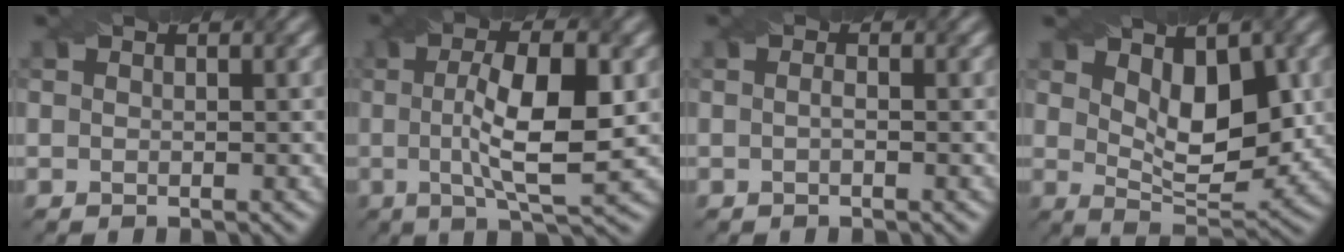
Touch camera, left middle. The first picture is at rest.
{"total": 8.3, "force": [0.2, 2.1, 8.0], "torque": [-0.129, 0.005, 0.003]}
{"total": 0.6, "force": [-0.2, 0.1, 0.5], "torque": [-0.014, 0.000, -0.005]}
{"total": 6.7, "force": [2.0, 3.2, 5.5], "torque": [-0.086, -0.009, 0.035]}